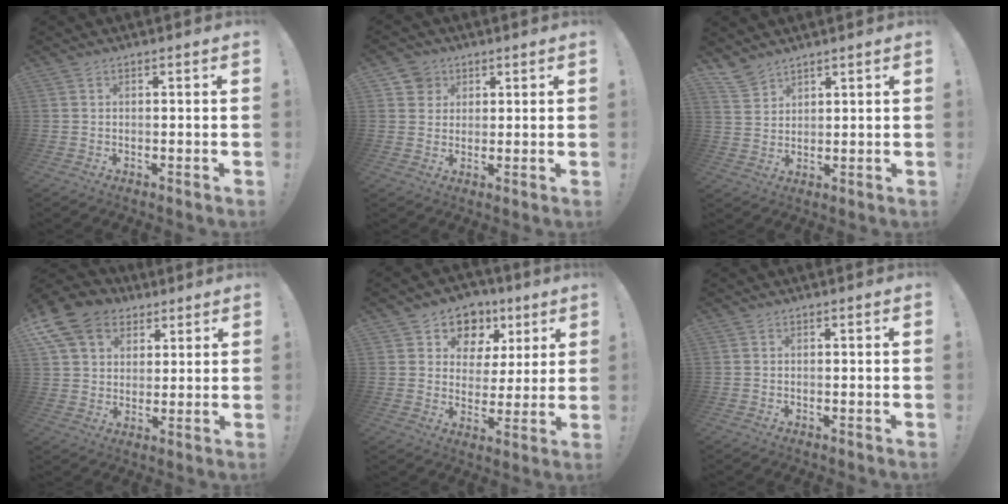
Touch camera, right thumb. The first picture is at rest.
{"total": 5.4, "force": [2.6, 4.6, 0.8], "torque": [-0.013, -0.010, 0.051]}
{"total": 5.7, "force": [4.8, 2.7, 1.3], "torque": [-0.024, -0.034, 0.093]}
{"total": 14.1, "force": [7.1, 10.5, 6.2], "torque": [-0.106, -0.030, 0.144]}
{"total": 9.6, "force": [4.7, 7.8, 2.7], "torque": [-0.047, -0.026, 0.094]}
{"total": 0.0}